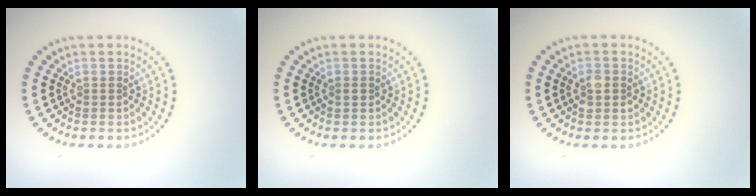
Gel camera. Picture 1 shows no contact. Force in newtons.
{"total": 0.5, "press": 0.5, "slide": 0.2}
{"total": 2.1, "press": 2.1, "slide": 0.1}